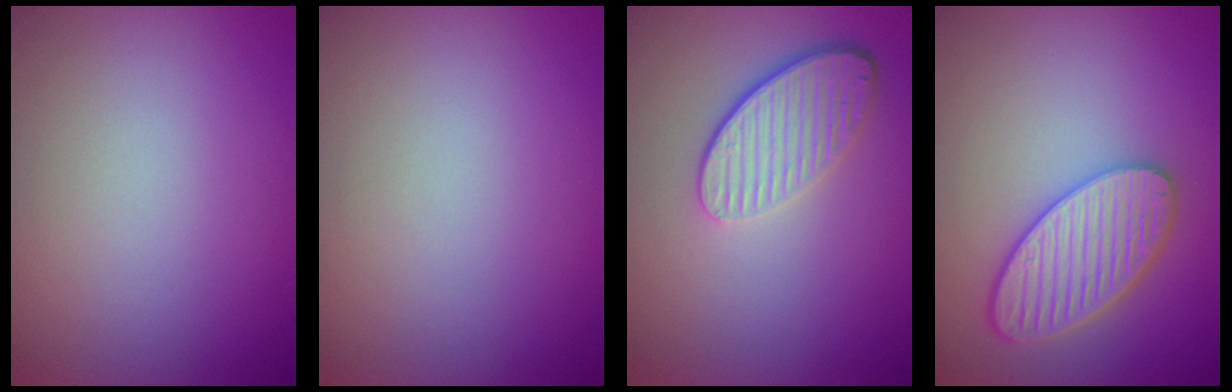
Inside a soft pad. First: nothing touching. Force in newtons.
{"total": 0.0}
{"total": 4.6, "press": 3.4, "slide": 3.1}
{"total": 5.1, "press": 4.7, "slide": 2.0}